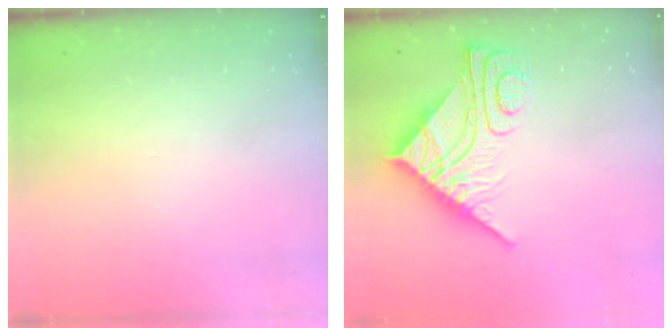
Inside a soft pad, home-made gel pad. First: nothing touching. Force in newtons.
{"total": 13.7, "press": 13.7, "slide": 1.2}